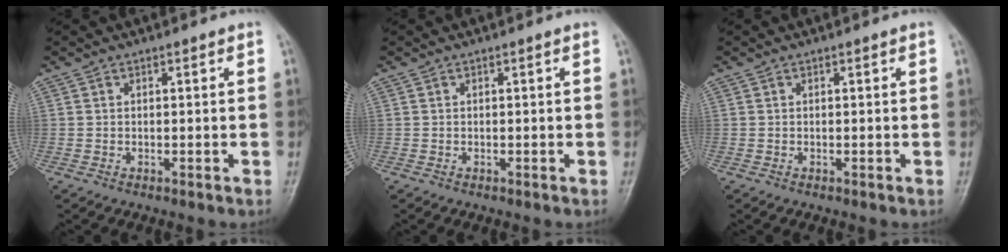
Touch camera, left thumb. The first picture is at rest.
{"total": 0.0}
{"total": 0.0}